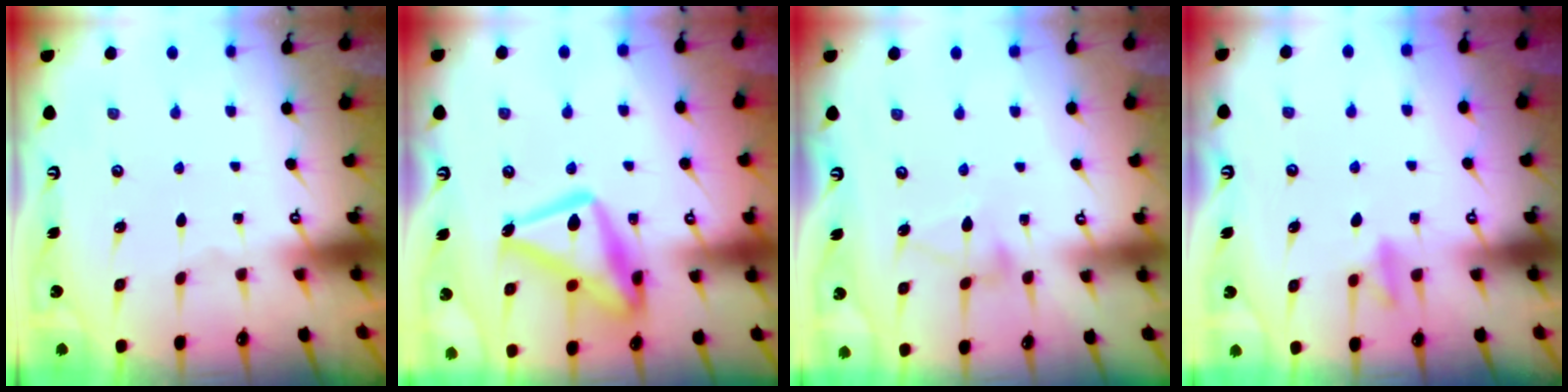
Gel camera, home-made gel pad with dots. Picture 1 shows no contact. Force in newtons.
{"total": 19.2, "press": 19.2, "slide": 1.4}
{"total": 5.0, "press": 4.9, "slide": 0.1}
{"total": 9.2, "press": 9.2, "slide": 0.8}